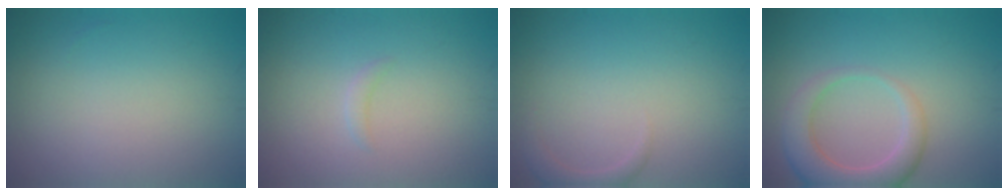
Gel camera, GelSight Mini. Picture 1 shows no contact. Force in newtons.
{"total": 0.7, "press": 0.7, "slide": 0.1}
{"total": 1.5, "press": 1.5, "slide": 0.2}
{"total": 4.9, "press": 4.9, "slide": 0.5}